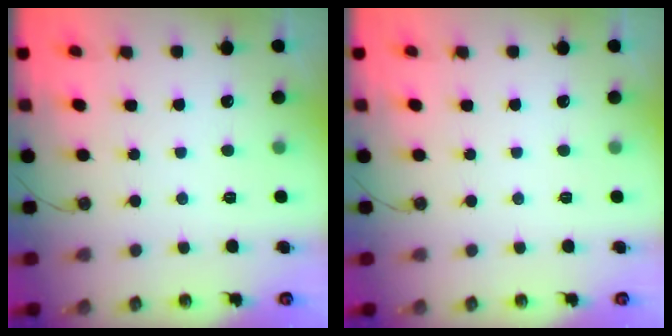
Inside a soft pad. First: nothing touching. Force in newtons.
{"total": 1.5, "press": 0.2, "slide": 1.5}